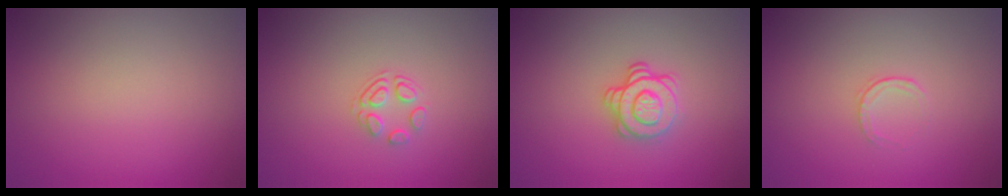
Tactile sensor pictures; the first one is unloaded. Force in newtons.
{"total": 1.7, "press": 1.0, "slide": 1.4}
{"total": 3.0, "press": 2.6, "slide": 1.4}
{"total": 0.7, "press": 0.5, "slide": 0.5}